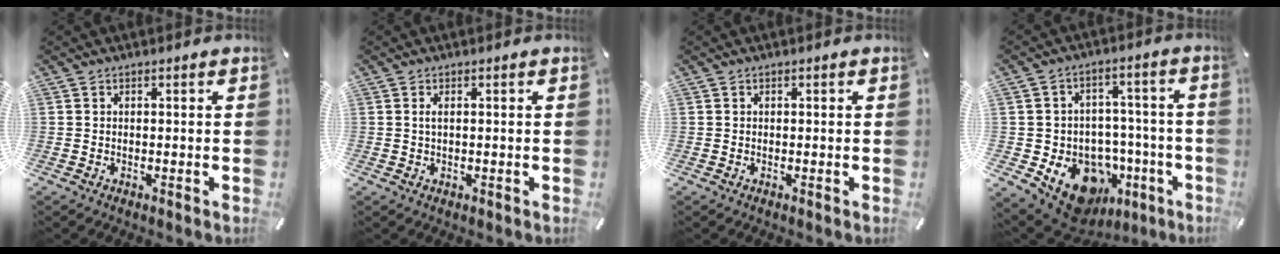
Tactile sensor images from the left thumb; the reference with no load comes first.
{"total": 1.4, "force": [0.2, 0.6, 1.3], "torque": [-0.026, 0.002, 0.003]}
{"total": 0.0}
{"total": 15.5, "force": [-8.0, 10.8, 7.7], "torque": [-0.099, 0.041, -0.122]}